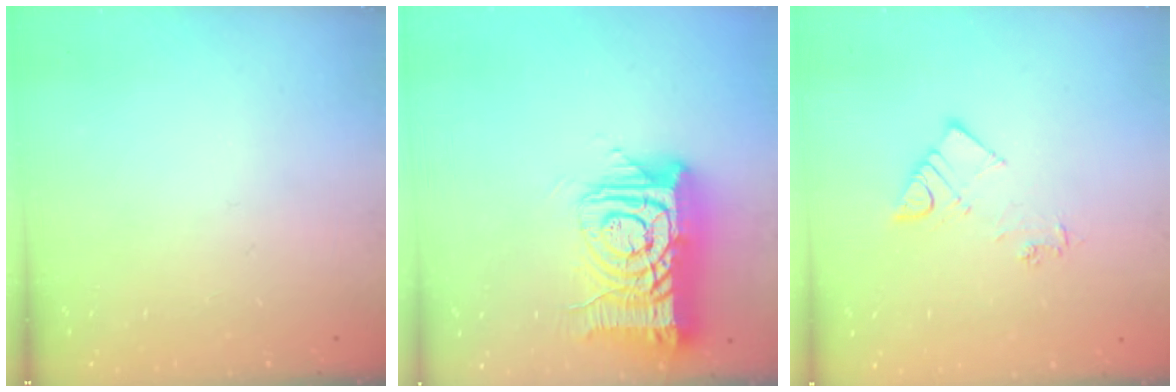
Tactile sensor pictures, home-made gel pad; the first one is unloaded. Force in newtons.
{"total": 16.0, "press": 15.9, "slide": 1.6}
{"total": 7.3, "press": 7.2, "slide": 0.7}